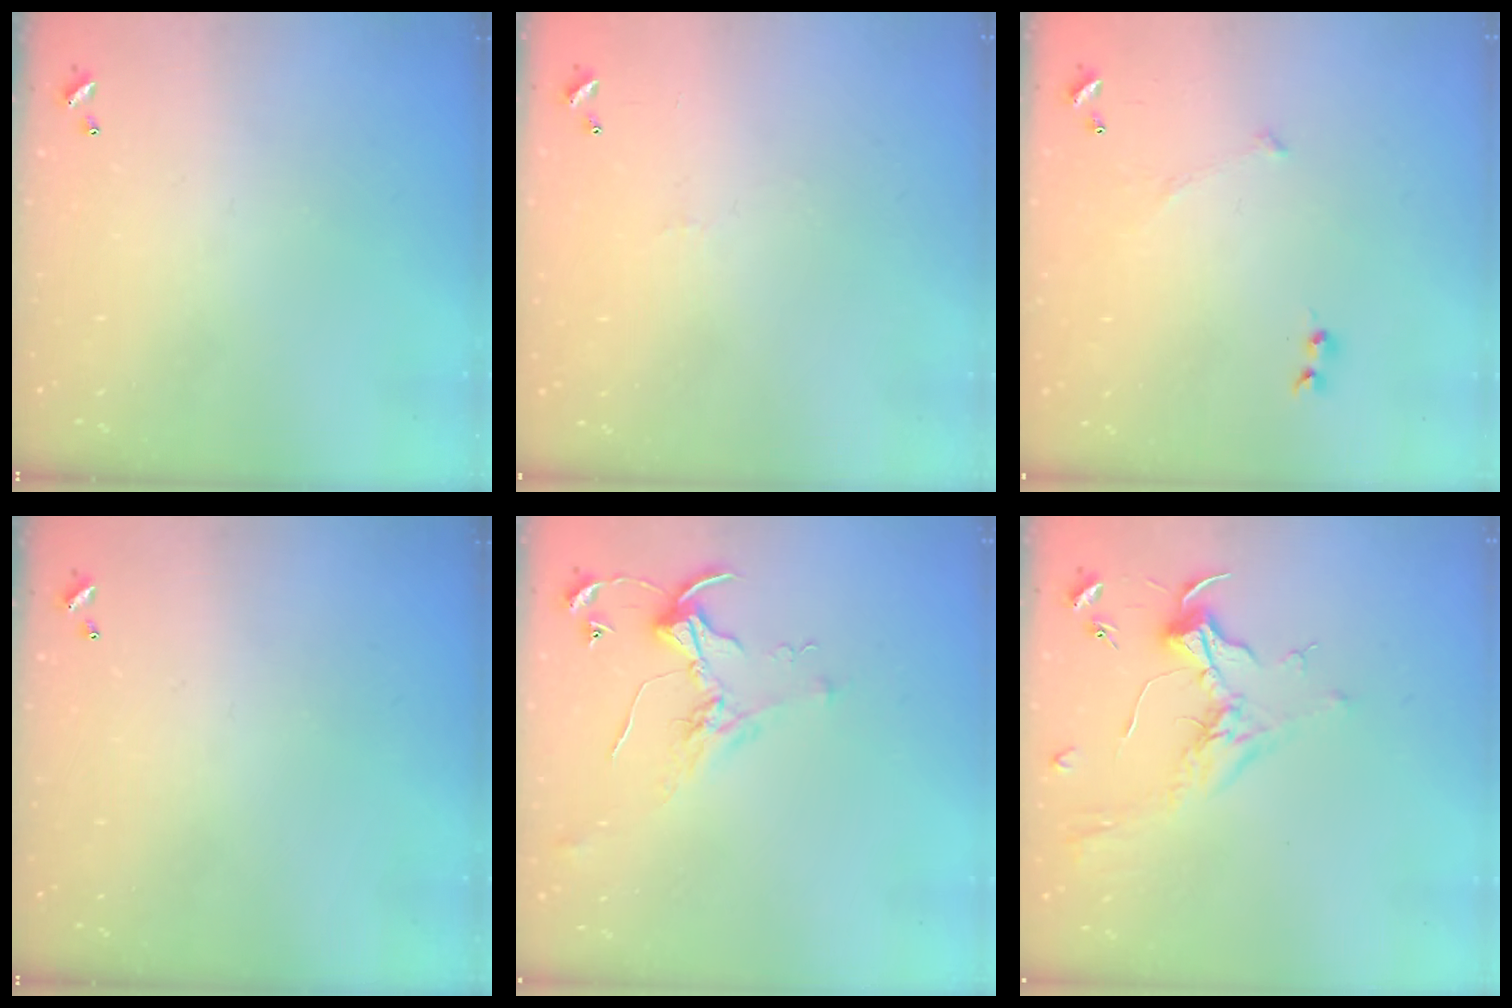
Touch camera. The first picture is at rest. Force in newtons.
{"total": 6.5, "press": 6.4, "slide": 0.7}
{"total": 4.8, "press": 4.7, "slide": 0.8}
{"total": 0.0}
{"total": 2.1, "press": 2.1, "slide": 0.1}
{"total": 1.8, "press": 1.7, "slide": 0.7}